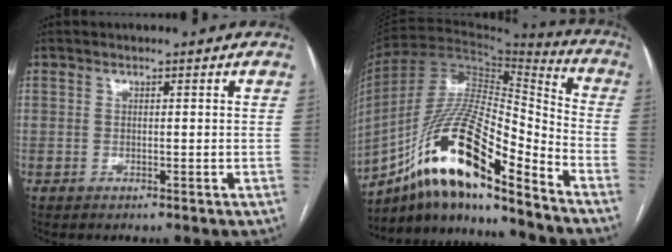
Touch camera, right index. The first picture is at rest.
{"total": 20.3, "force": [-12.7, 3.5, 15.5], "torque": [-0.292, 0.003, -0.223]}